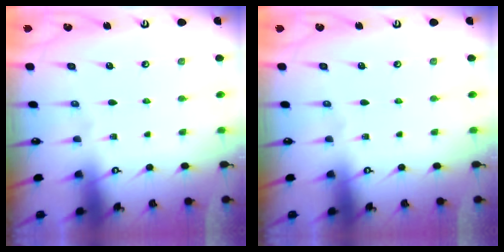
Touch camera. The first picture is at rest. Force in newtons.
{"total": 0.0}